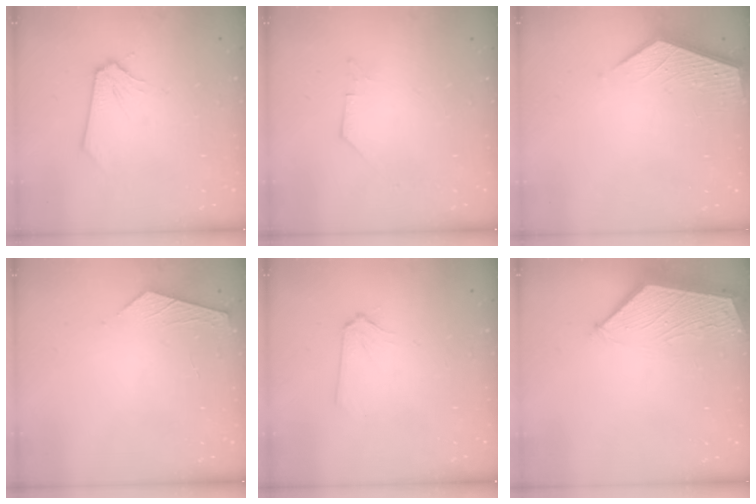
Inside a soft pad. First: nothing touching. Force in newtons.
{"total": 1.2, "press": 1.1, "slide": 0.1}
{"total": 3.6, "press": 3.6, "slide": 0.4}
{"total": 4.4, "press": 4.3, "slide": 0.5}
{"total": 2.2, "press": 2.2, "slide": 0.3}
{"total": 3.4, "press": 3.3, "slide": 0.5}